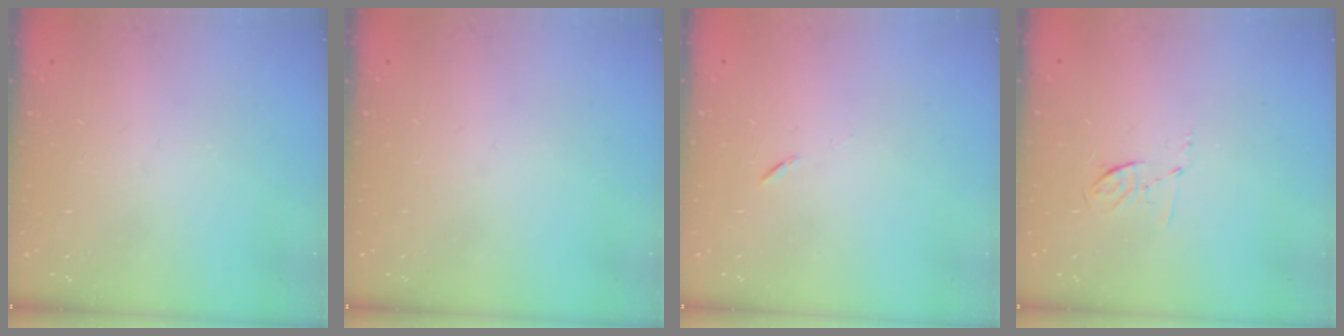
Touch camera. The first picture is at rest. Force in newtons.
{"total": 0.0}
{"total": 5.8, "press": 5.4, "slide": 2.1}
{"total": 5.4, "press": 5.1, "slide": 1.8}